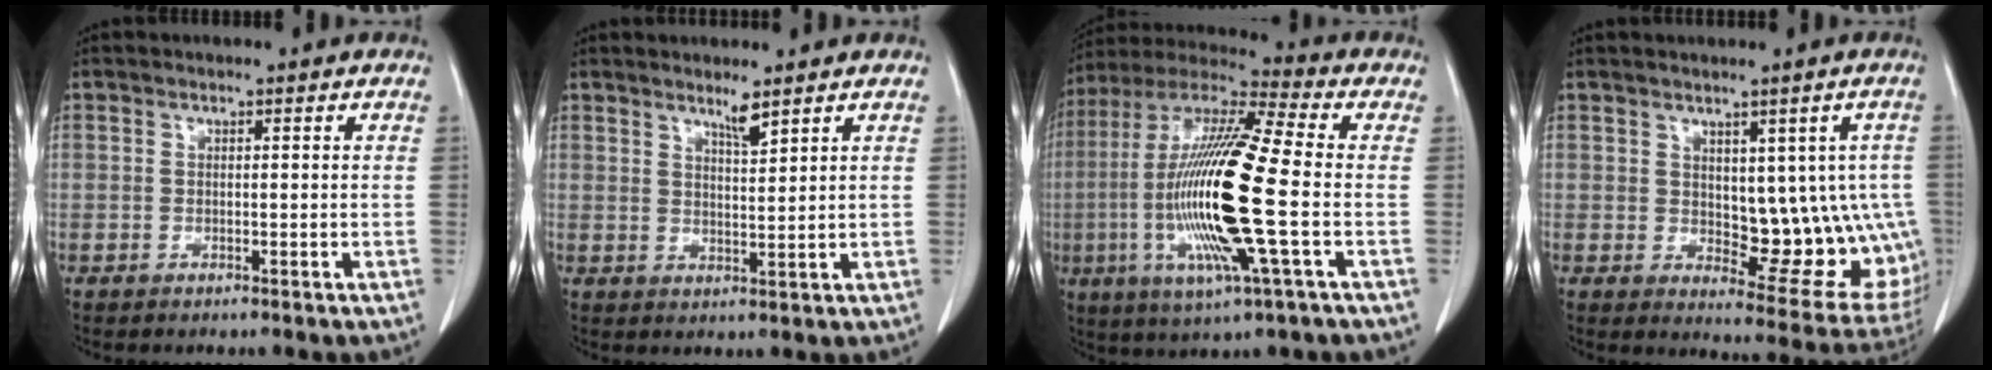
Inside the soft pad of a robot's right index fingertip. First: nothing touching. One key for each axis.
{"total": 2.7, "fx": 2.2, "fy": 0.0, "fz": 1.5, "tx": -0.030, "ty": -0.008, "tz": 0.042}
{"total": 20.5, "fx": -3.3, "fy": 1.4, "fz": 20.2, "tx": -0.423, "ty": -0.013, "tz": -0.068}
{"total": 12.3, "fx": 0.5, "fy": 6.3, "fz": 10.6, "tx": -0.104, "ty": 0.004, "tz": 0.025}